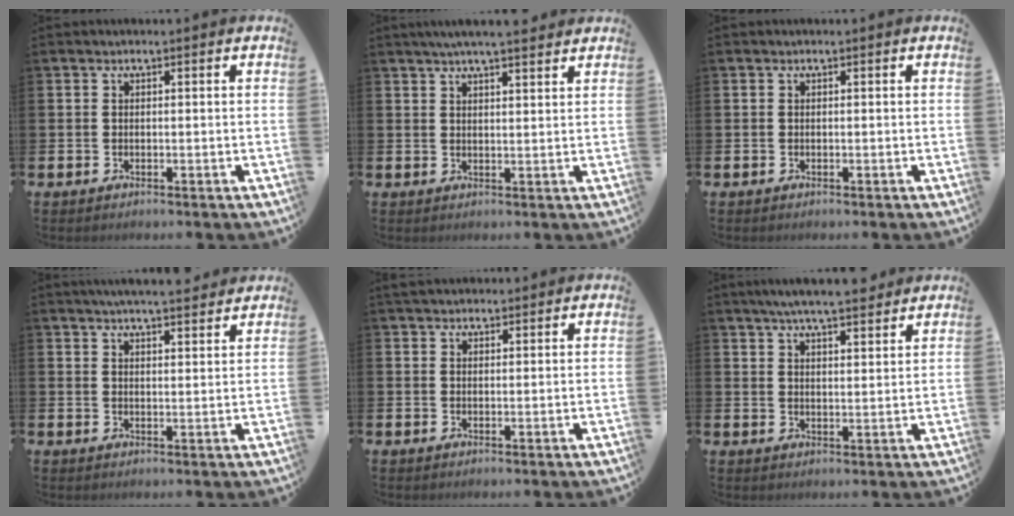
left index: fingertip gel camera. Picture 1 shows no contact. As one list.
[{"total": 4.4, "force": [4.1, 0.0, 1.7], "torque": [-0.033, -0.012, 0.071]}, {"total": 0.0}, {"total": 4.9, "force": [4.8, -0.1, 1.1], "torque": [-0.030, -0.019, 0.086]}, {"total": 2.5, "force": [2.3, 0.9, 0.5], "torque": [-0.003, -0.005, 0.040]}, {"total": 6.0, "force": [5.6, 0.3, 1.9], "torque": [-0.042, -0.023, 0.099]}]